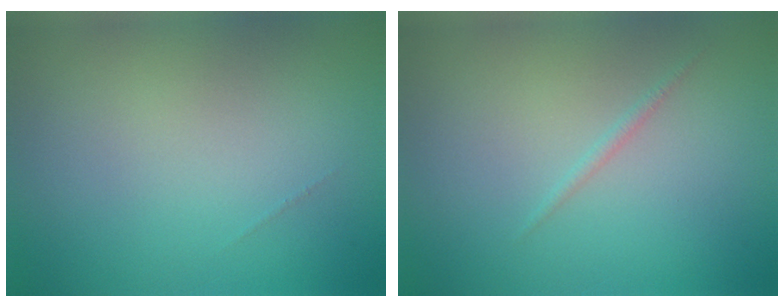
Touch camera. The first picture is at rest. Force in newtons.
{"total": 0.6, "press": 0.6, "slide": 0.0}